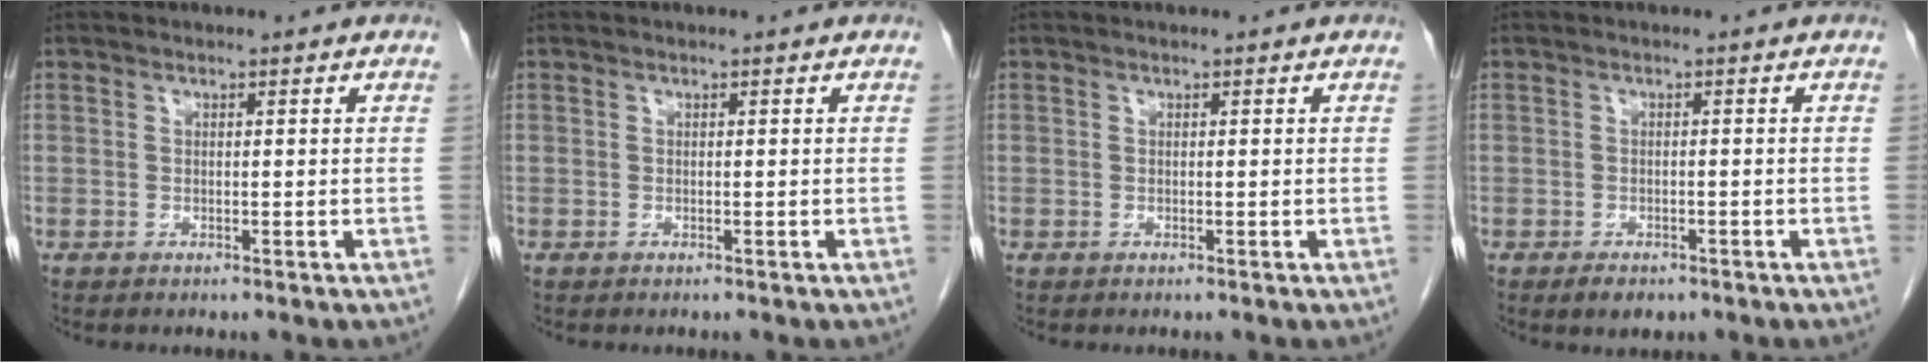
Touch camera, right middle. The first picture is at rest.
{"total": 0.0}
{"total": 0.0}
{"total": 2.7, "force": [-1.8, 1.4, 1.4], "torque": [-0.021, -0.001, -0.020]}